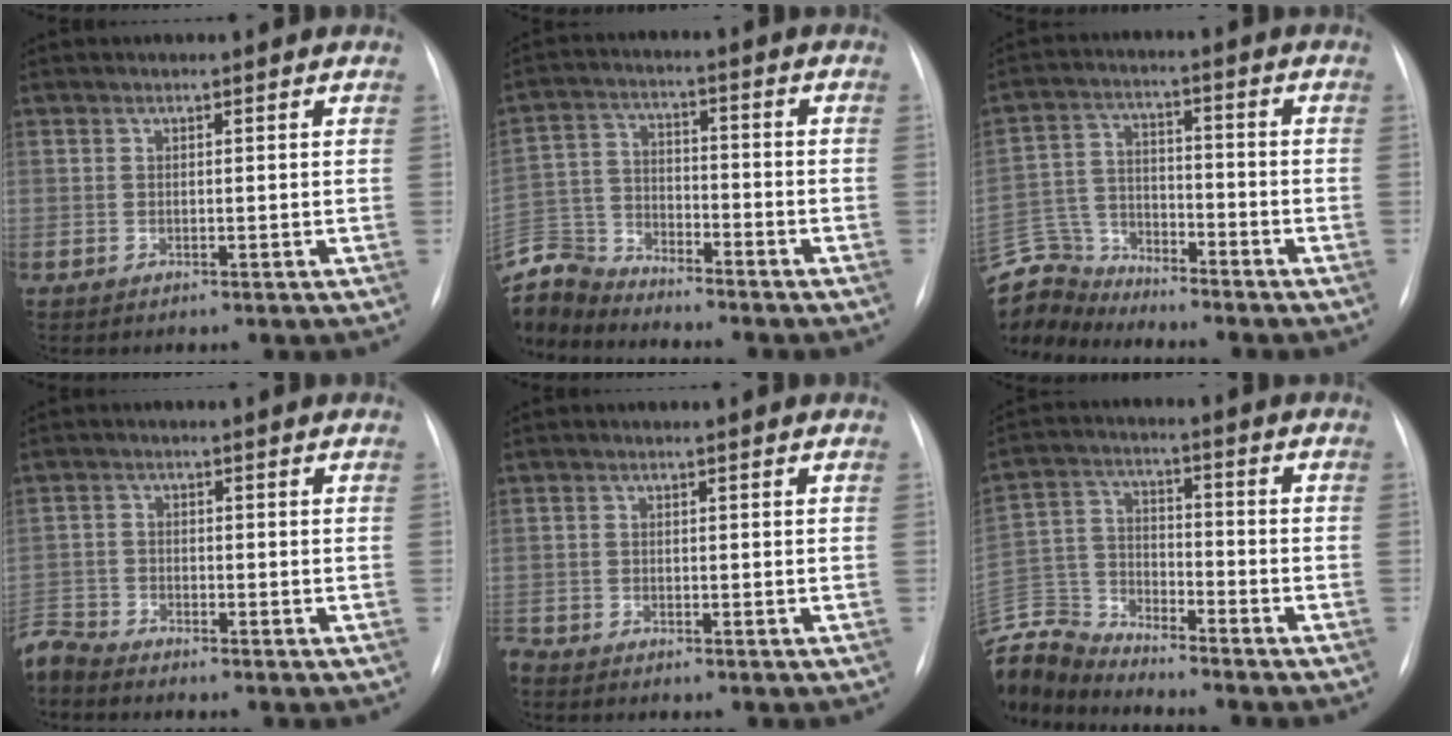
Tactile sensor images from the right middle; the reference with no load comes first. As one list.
[{"total": 11.4, "force": [-11.2, 1.8, 1.3], "torque": [-0.036, 0.016, -0.217]}, {"total": 10.9, "force": [-10.6, 2.2, 0.8], "torque": [-0.026, 0.016, -0.206]}, {"total": 4.9, "force": [-4.8, 0.8, 0.2], "torque": [-0.003, -0.010, -0.096]}, {"total": 2.7, "force": [-2.5, 0.8, 0.7], "torque": [-0.012, -0.005, -0.042]}, {"total": 12.3, "force": [-12.2, 1.1, 1.1], "torque": [-0.032, 0.025, -0.240]}]